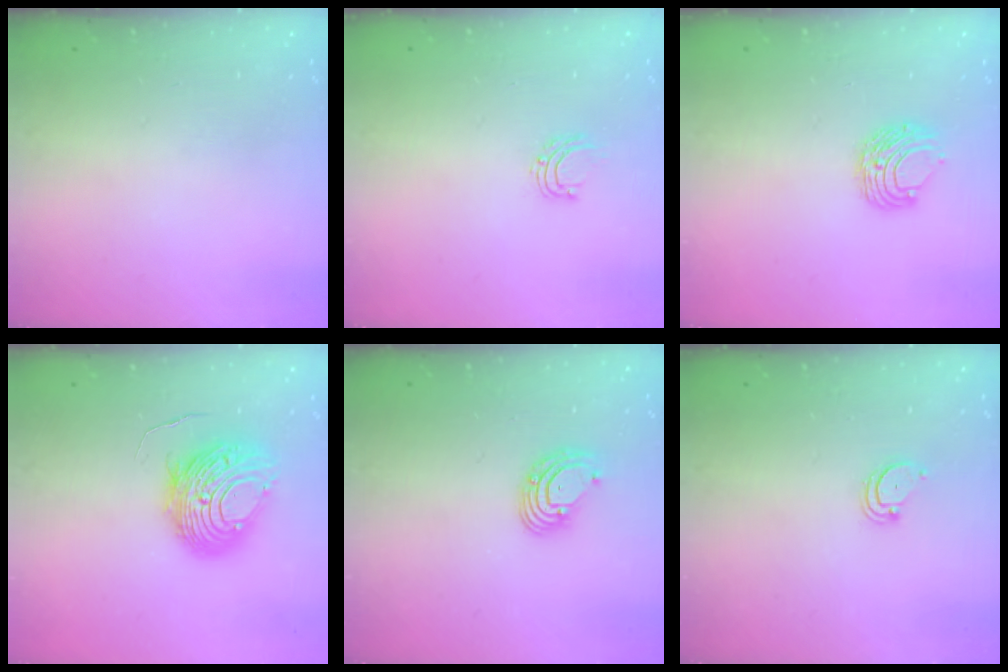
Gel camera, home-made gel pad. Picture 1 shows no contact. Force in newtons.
{"total": 4.8, "press": 4.8, "slide": 0.3}
{"total": 7.7, "press": 7.7, "slide": 0.3}
{"total": 11.8, "press": 11.7, "slide": 1.0}
{"total": 5.6, "press": 5.6, "slide": 0.5}
{"total": 1.8, "press": 1.8, "slide": 0.2}